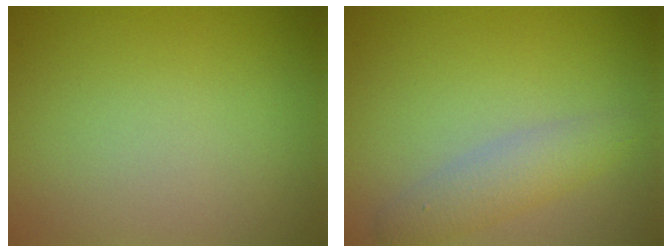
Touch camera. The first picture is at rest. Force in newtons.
{"total": 2.8, "press": 2.8, "slide": 0.1}